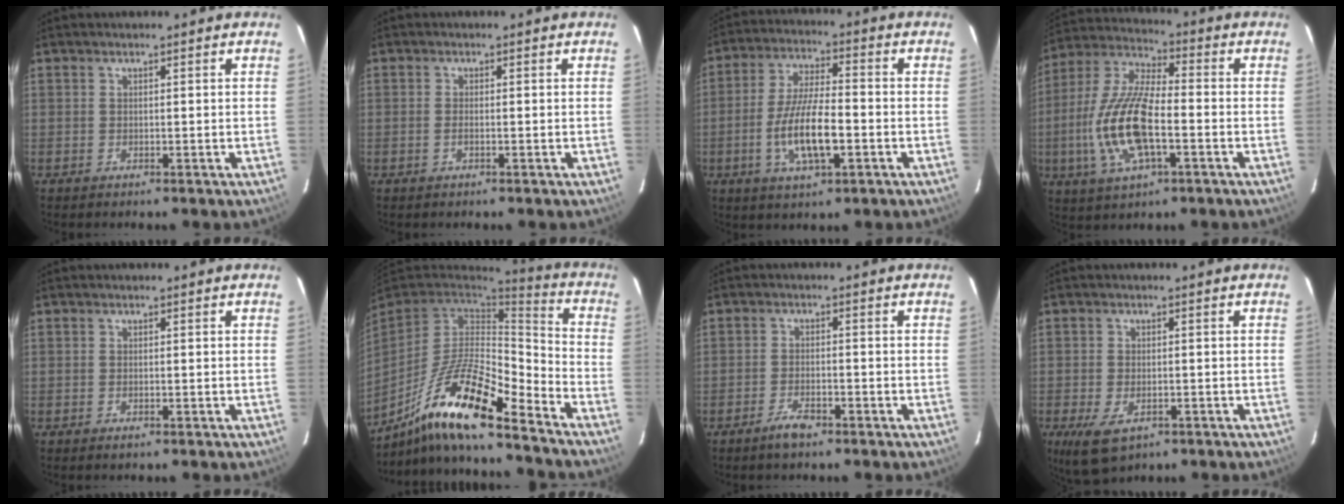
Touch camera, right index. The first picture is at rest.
{"total": 1.0, "force": [-0.4, 0.3, 0.8], "torque": [-0.019, 0.000, -0.008]}
{"total": 11.4, "force": [-3.3, 3.4, 10.3], "torque": [-0.206, -0.006, -0.059]}
{"total": 16.4, "force": [-4.0, 6.1, 14.7], "torque": [-0.312, -0.003, -0.079]}
{"total": 0.5, "force": [-0.3, 0.2, 0.4], "torque": [-0.006, -0.001, -0.006]}
{"total": 17.8, "force": [-12.4, 2.9, 12.4], "torque": [-0.246, -0.016, -0.242]}
{"total": 3.7, "force": [-2.8, 1.3, 2.2], "torque": [-0.053, -0.002, -0.052]}
{"total": 7.0, "force": [-3.5, 3.9, 4.8], "torque": [-0.105, -0.023, -0.056]}